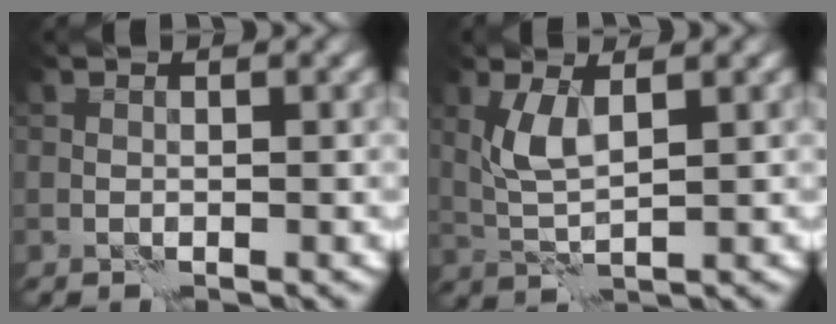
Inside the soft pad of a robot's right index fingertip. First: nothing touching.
{"total": 3.4, "force": [1.0, 1.1, 3.1], "torque": [-0.072, 0.002, 0.021]}